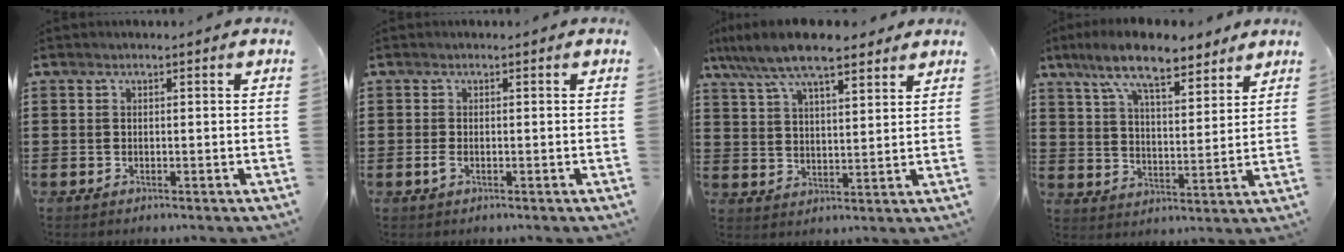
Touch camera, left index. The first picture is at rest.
{"total": 1.4, "force": [-0.4, 0.6, 1.2], "torque": [-0.031, -0.005, -0.009]}
{"total": 8.8, "force": [7.2, 2.1, 4.6], "torque": [-0.112, -0.014, 0.131]}
{"total": 10.4, "force": [8.4, 2.4, 5.5], "torque": [-0.133, -0.020, 0.153]}